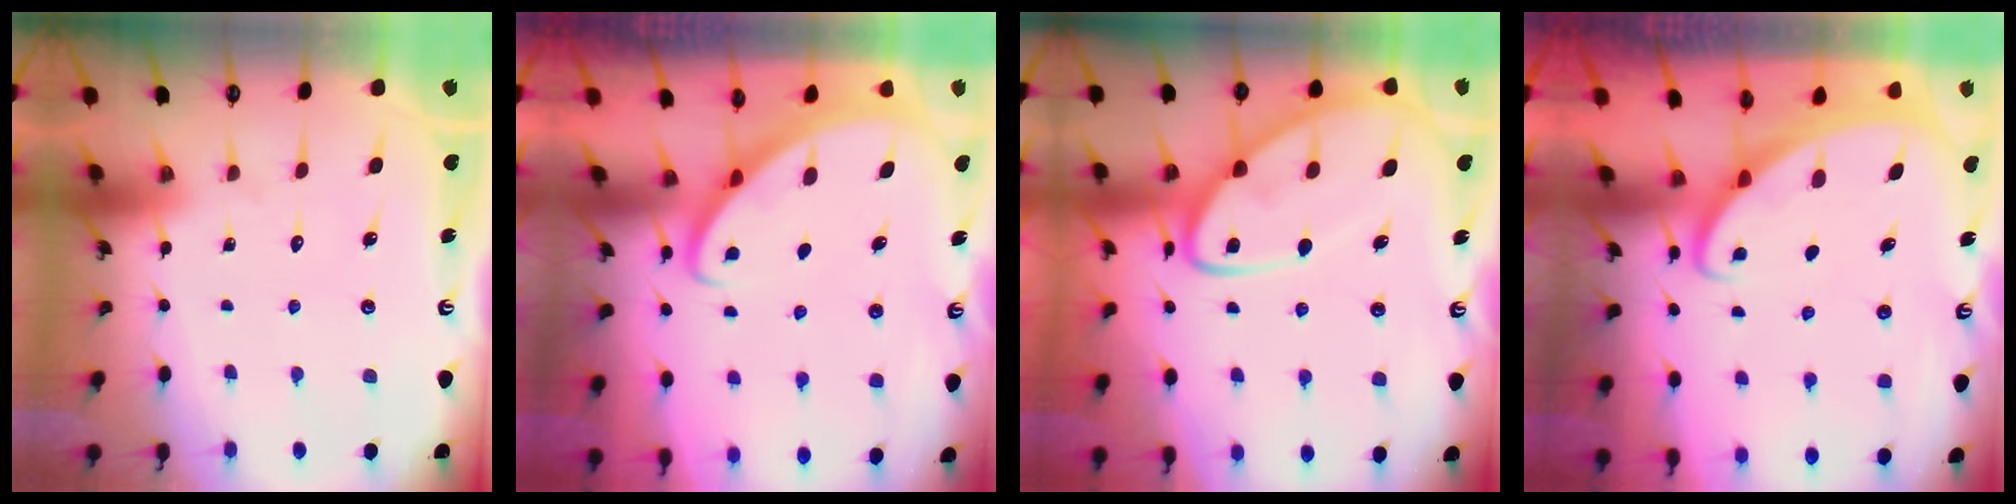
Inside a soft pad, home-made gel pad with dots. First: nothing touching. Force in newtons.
{"total": 2.8, "press": 2.8, "slide": 0.2}
{"total": 14.2, "press": 14.2, "slide": 1.2}
{"total": 1.7, "press": 1.7, "slide": 0.2}